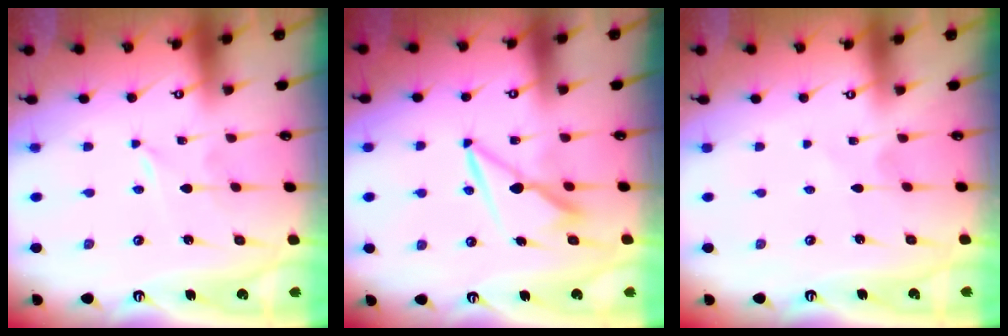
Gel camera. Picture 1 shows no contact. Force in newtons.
{"total": 8.1, "press": 8.1, "slide": 0.3}
{"total": 1.3, "press": 1.3, "slide": 0.1}